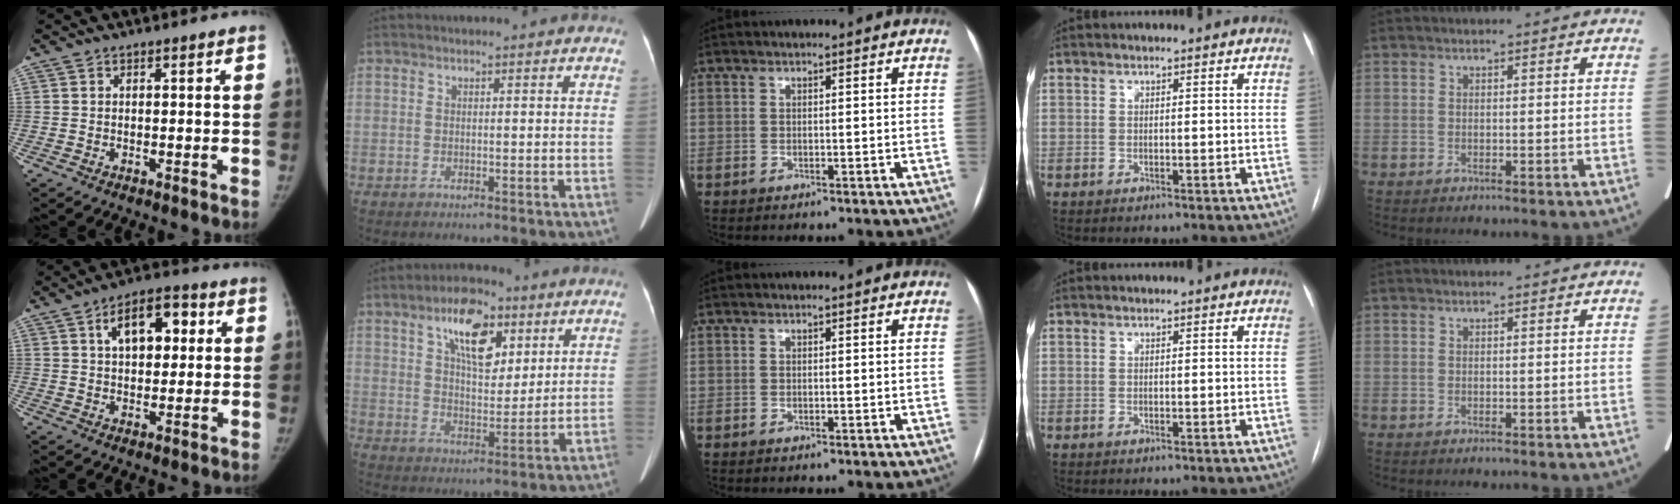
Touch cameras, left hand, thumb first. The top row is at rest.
{"thumb": {"total": 10.8, "force": [3.3, 6.3, 8.2], "torque": [-0.092, 0.010, 0.044]}, "index": {"total": 10.5, "force": [5.3, 4.8, 7.7], "torque": [-0.134, 0.019, 0.095]}}